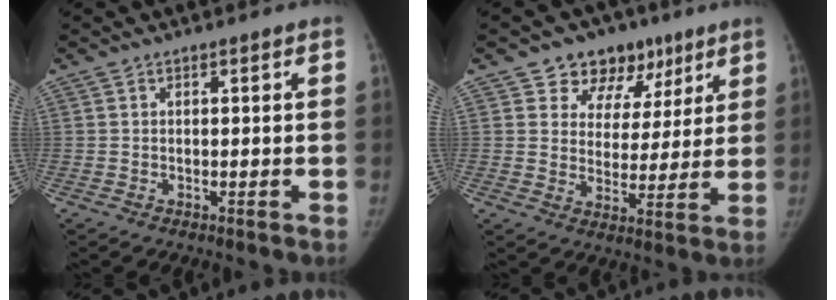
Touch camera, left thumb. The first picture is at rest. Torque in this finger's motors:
{"motor_torque": [-0.01, -0.15, 0.73, -0.23, 0.00]}